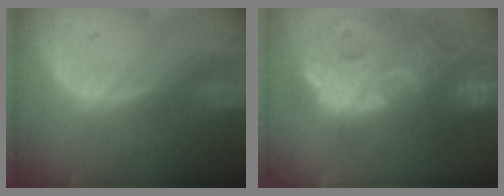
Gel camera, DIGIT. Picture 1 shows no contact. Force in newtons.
{"total": 14.8, "press": 12.7, "slide": 7.6}